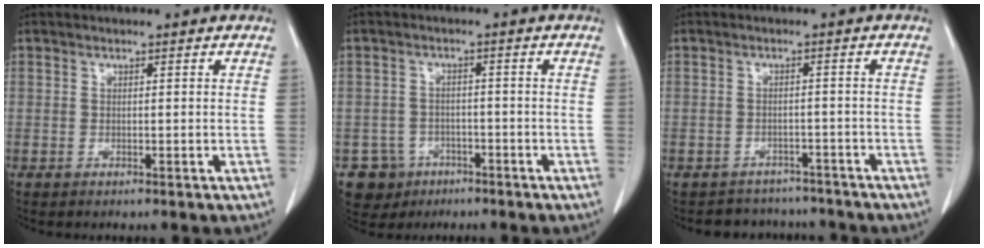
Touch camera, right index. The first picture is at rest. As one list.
[{"total": 5.8, "force": [-3.1, 4.9, 0.3], "torque": [-0.005, 0.010, -0.046]}, {"total": 6.1, "force": [-5.4, 2.7, -0.5], "torque": [0.016, 0.019, -0.068]}]